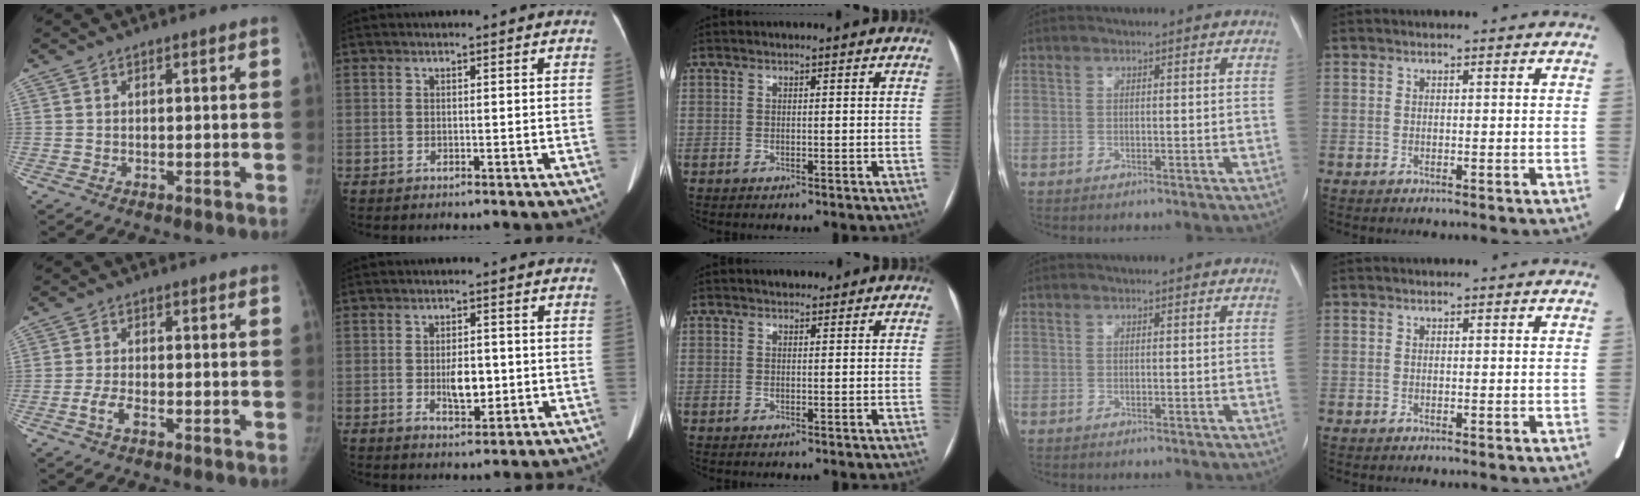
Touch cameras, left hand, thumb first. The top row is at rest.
{"thumb": {"total": 2.9, "force": [-1.4, 1.1, 2.2], "torque": [-0.053, 0.009, -0.030]}, "index": {"total": 4.6, "force": [-0.7, 2.1, 4.0], "torque": [-0.069, -0.003, -0.006]}, "middle": {"total": 1.9, "force": [1.5, 0.9, 0.6], "torque": [-0.010, 0.011, 0.021]}}